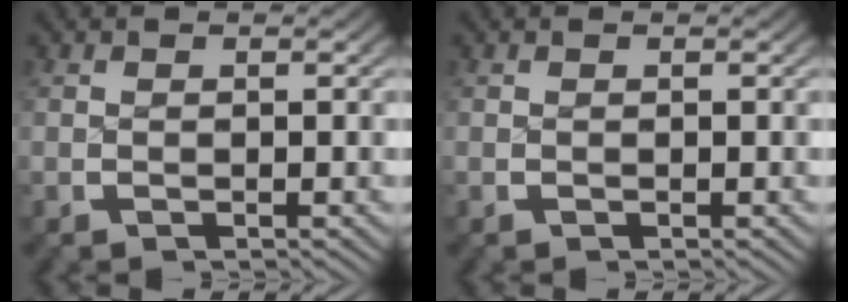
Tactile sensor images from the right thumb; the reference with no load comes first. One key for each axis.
{"total": 0.0}